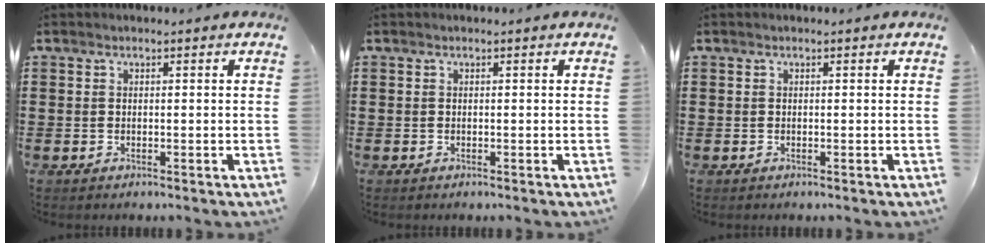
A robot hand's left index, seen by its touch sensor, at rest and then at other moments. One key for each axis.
{"total": 0.0}
{"total": 0.0}